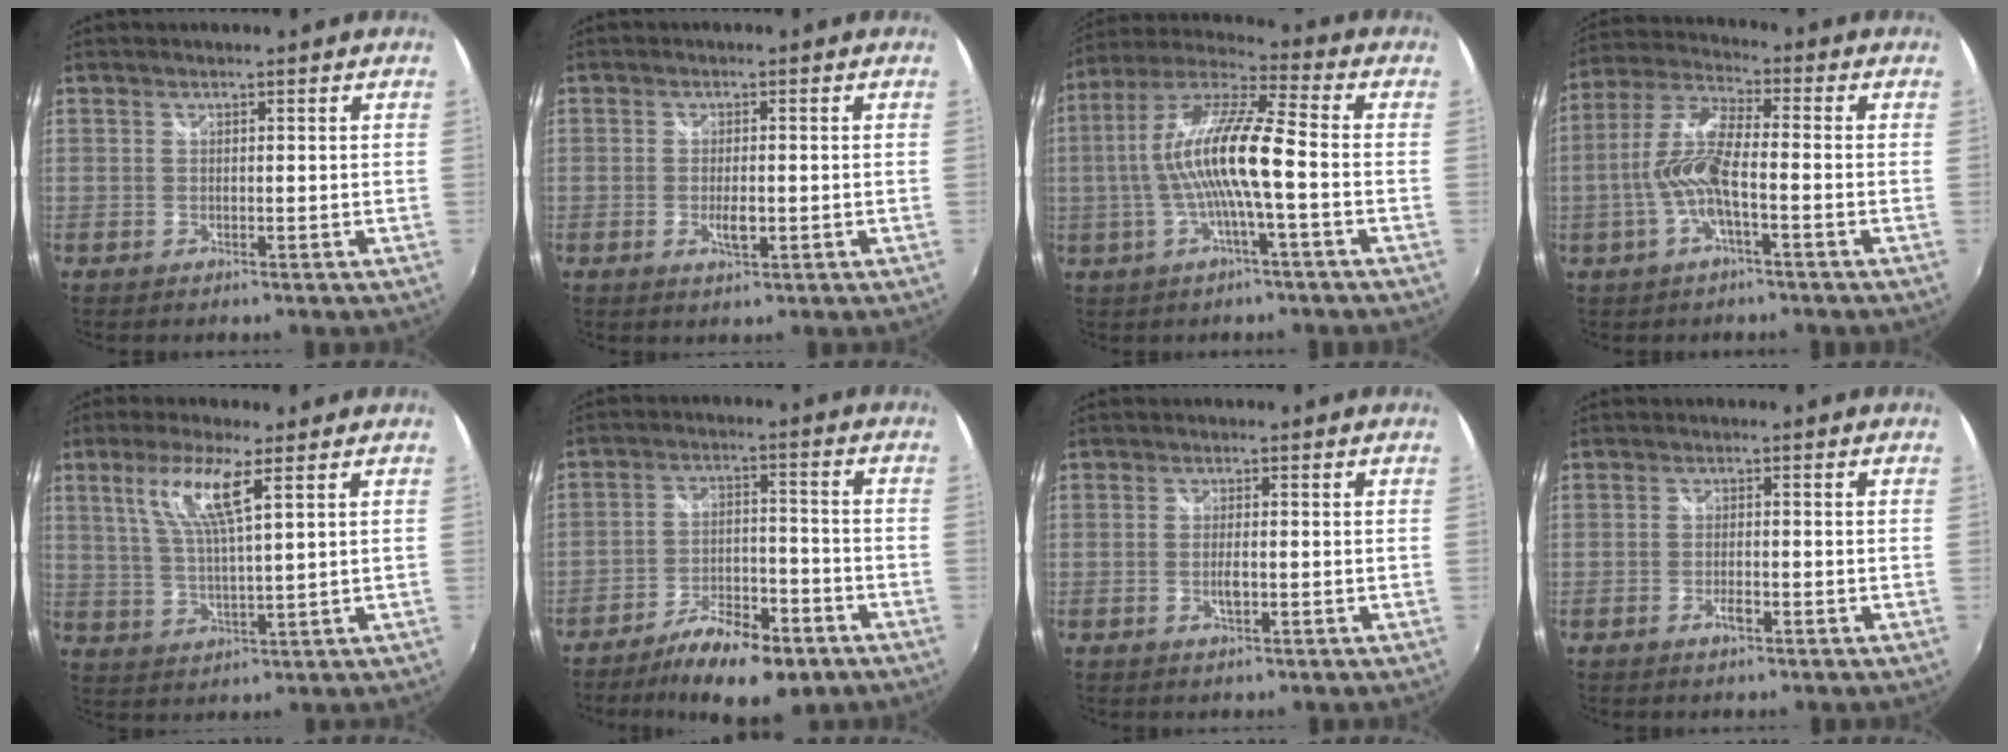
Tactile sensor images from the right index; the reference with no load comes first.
{"total": 3.2, "force": [-0.8, 1.2, 2.9], "torque": [-0.052, -0.006, -0.012]}
{"total": 14.3, "force": [-1.7, 1.4, 14.1], "torque": [-0.262, 0.008, -0.035]}
{"total": 9.9, "force": [-2.6, 2.1, 9.3], "torque": [-0.199, 0.004, -0.049]}
{"total": 8.7, "force": [3.9, 1.1, 7.7], "torque": [-0.152, 0.000, 0.081]}
{"total": 14.0, "force": [-9.6, 5.0, 8.8], "torque": [-0.169, -0.009, -0.148]}
{"total": 2.5, "force": [-0.6, 0.7, 2.3], "torque": [-0.043, -0.004, -0.010]}
{"total": 2.5, "force": [-1.2, 0.9, 2.0], "torque": [-0.039, -0.003, -0.022]}